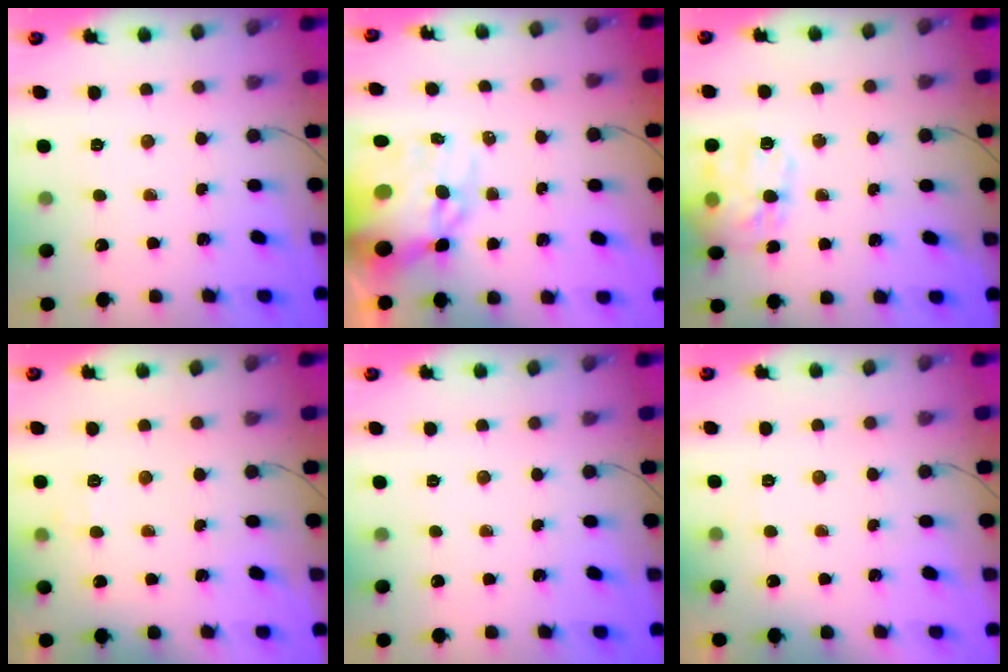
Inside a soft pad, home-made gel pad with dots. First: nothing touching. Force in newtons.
{"total": 15.0, "press": 14.6, "slide": 3.6}
{"total": 14.9, "press": 14.9, "slide": 0.7}
{"total": 2.8, "press": 2.5, "slide": 1.3}
{"total": 0.0}
{"total": 1.8, "press": 1.3, "slide": 1.1}